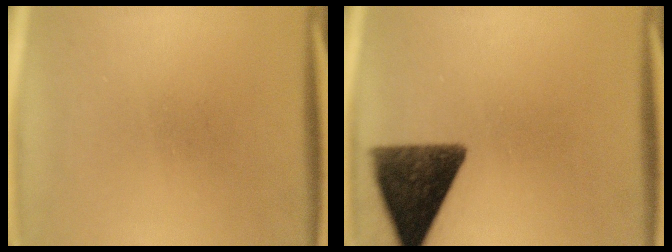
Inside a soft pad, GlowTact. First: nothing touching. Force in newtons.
{"total": 12.3}